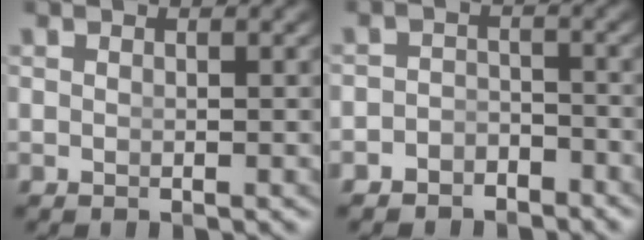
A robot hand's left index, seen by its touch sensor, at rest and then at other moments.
{"total": 3.5, "force": [-3.2, 1.6, -0.1], "torque": [0.006, -0.019, -0.048]}